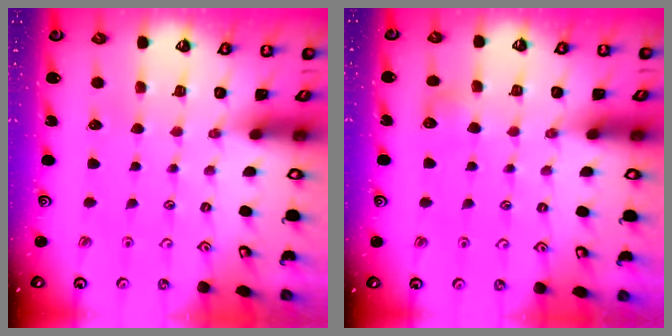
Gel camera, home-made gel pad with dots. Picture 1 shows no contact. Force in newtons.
{"total": 6.0, "press": 6.0, "slide": 0.5}